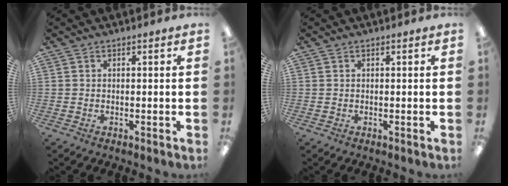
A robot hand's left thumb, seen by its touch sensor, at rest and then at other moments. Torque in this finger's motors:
{"motor_torque": [0.00, 0.00, 0.14, -0.15, 0.00]}